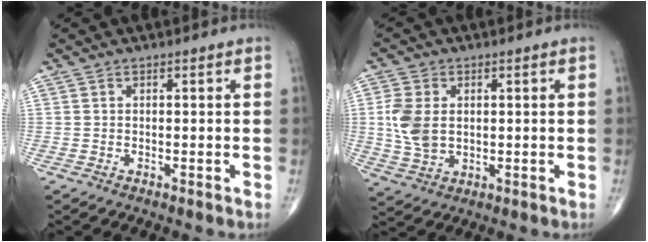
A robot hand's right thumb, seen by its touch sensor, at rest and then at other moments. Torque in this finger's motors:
{"motor_torque": [-0.40, 0.65, 0.83, 0.16, 0.08]}